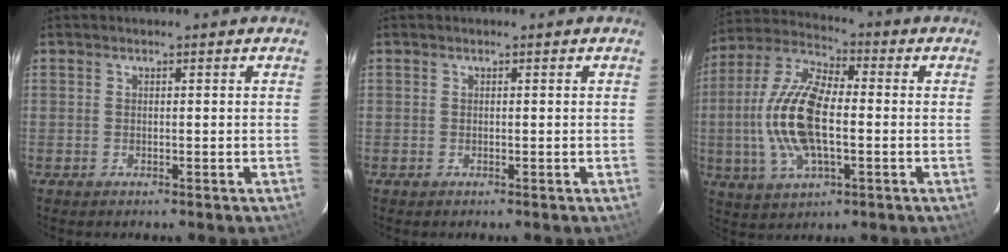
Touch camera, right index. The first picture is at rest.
{"total": 0.0}
{"total": 16.2, "force": [-1.7, 7.2, 14.4], "torque": [-0.304, 0.009, -0.036]}